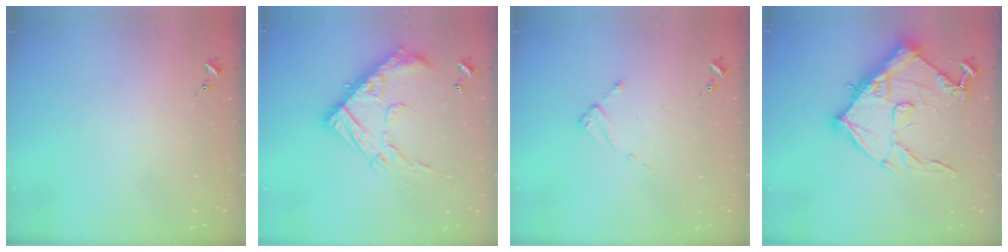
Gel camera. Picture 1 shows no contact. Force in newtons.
{"total": 21.7, "press": 21.6, "slide": 1.9}
{"total": 2.6, "press": 2.6, "slide": 0.2}
{"total": 15.4, "press": 15.4, "slide": 1.0}